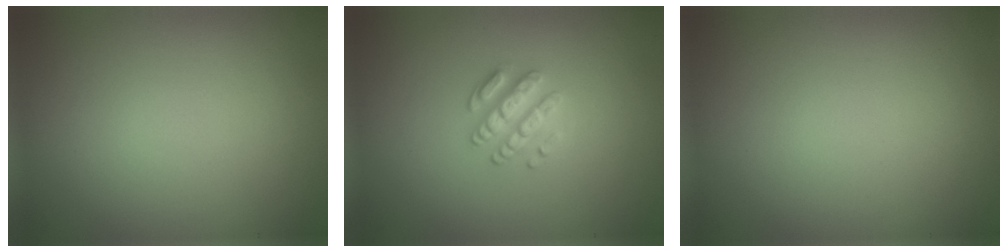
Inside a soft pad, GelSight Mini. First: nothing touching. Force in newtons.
{"total": 2.8, "press": 2.6, "slide": 0.9}
{"total": 0.0}